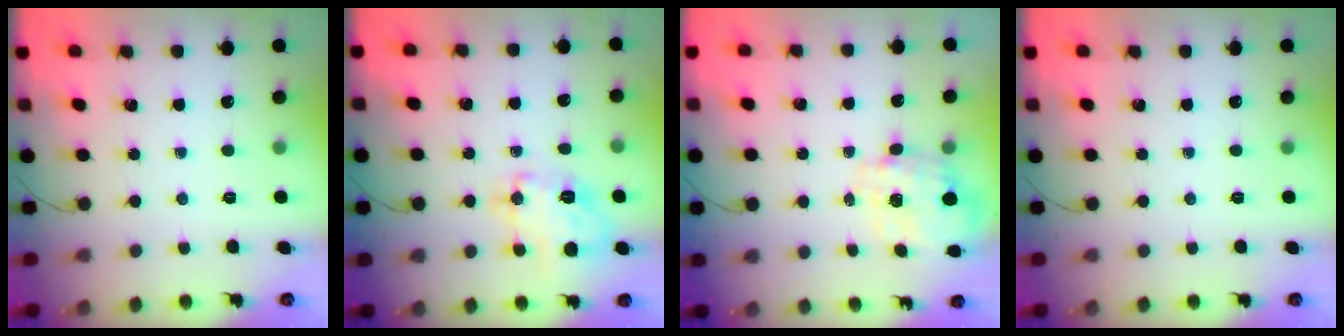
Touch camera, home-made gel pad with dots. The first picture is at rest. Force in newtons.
{"total": 13.1, "press": 13.0, "slide": 0.9}
{"total": 2.8, "press": 2.6, "slide": 1.1}
{"total": 0.0}